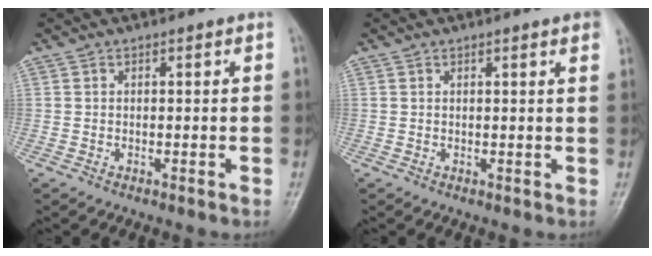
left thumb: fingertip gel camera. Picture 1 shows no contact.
{"total": 2.5, "force": [1.5, 0.1, 2.0], "torque": [-0.023, 0.001, 0.016]}